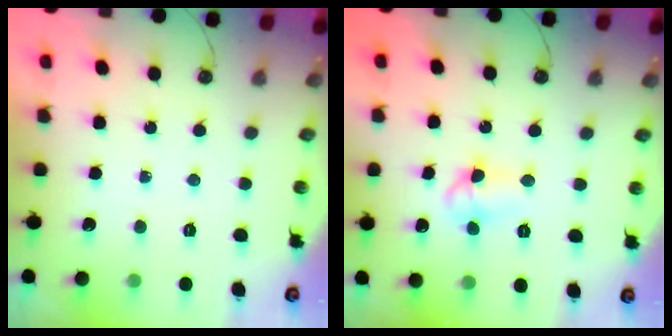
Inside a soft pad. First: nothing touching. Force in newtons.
{"total": 7.8, "press": 6.9, "slide": 3.6}